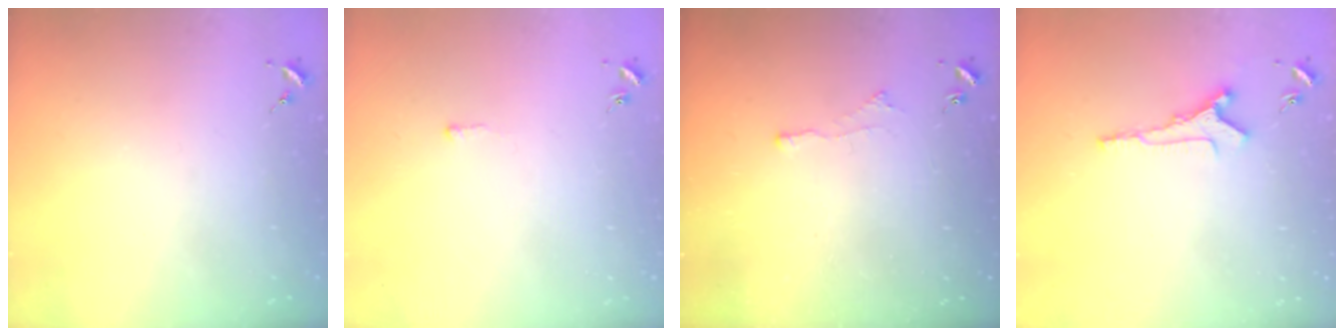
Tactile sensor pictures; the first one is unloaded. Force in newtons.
{"total": 2.7, "press": 2.7, "slide": 0.5}
{"total": 2.8, "press": 2.7, "slide": 0.5}
{"total": 7.7, "press": 7.7, "slide": 0.6}